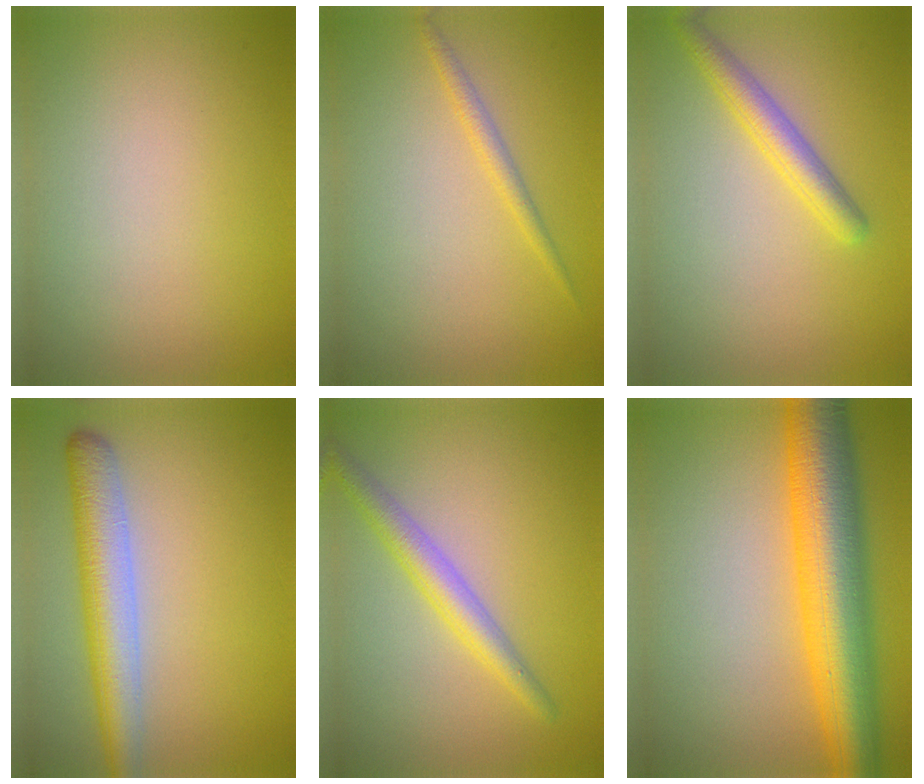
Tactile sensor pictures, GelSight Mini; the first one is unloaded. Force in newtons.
{"total": 1.3, "press": 1.3, "slide": 0.1}
{"total": 2.9, "press": 2.9, "slide": 0.1}
{"total": 5.5, "press": 5.5, "slide": 0.2}
{"total": 3.3, "press": 3.3, "slide": 0.1}
{"total": 10.6, "press": 10.6, "slide": 0.3}